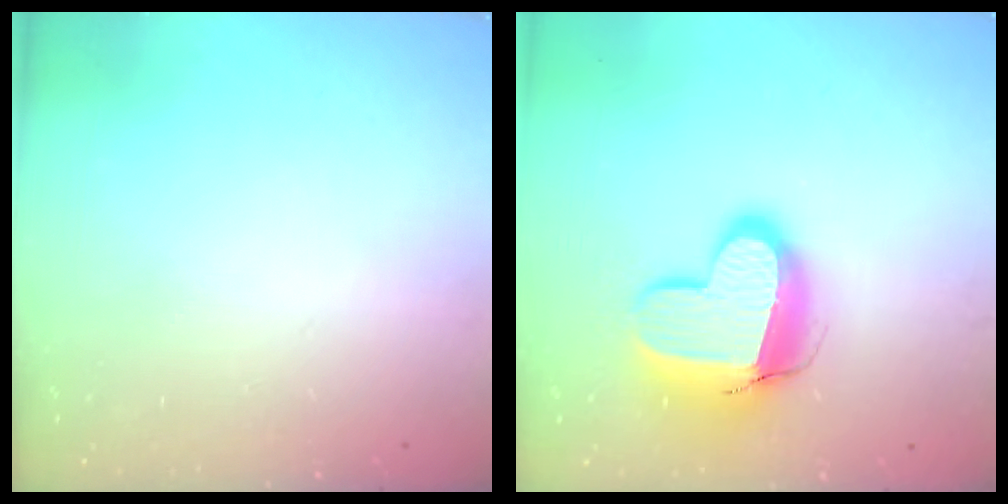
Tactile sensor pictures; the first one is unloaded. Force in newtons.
{"total": 14.4, "press": 14.4, "slide": 1.1}